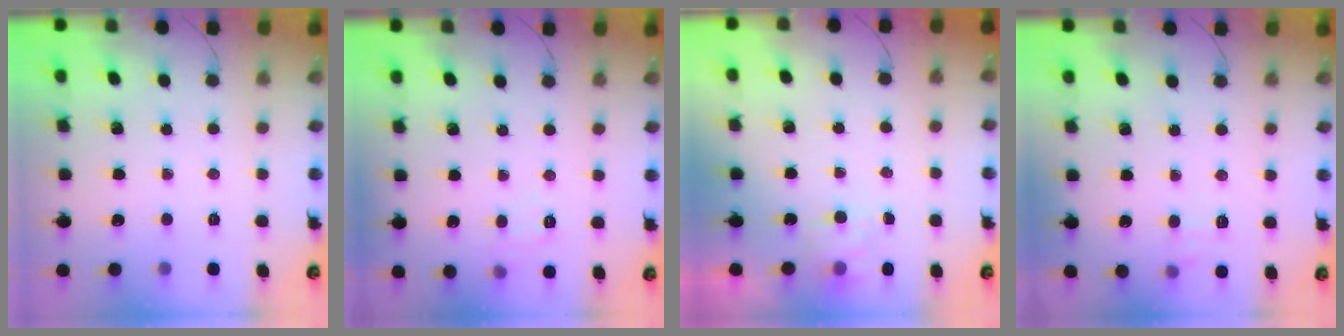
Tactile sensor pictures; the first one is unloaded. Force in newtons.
{"total": 7.1, "press": 6.9, "slide": 1.5}
{"total": 4.7, "press": 4.5, "slide": 1.3}
{"total": 6.0, "press": 5.8, "slide": 1.6}